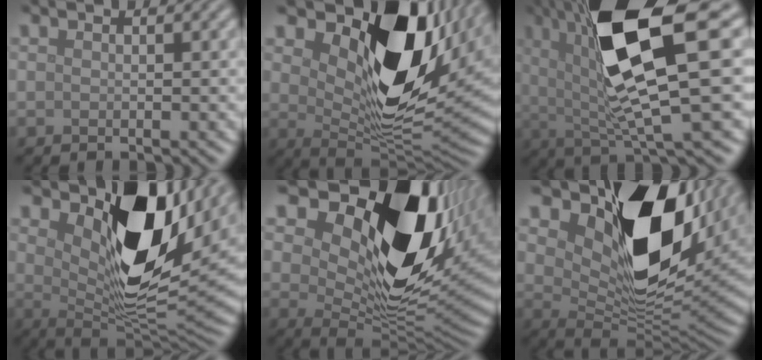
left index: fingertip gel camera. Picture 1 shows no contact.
{"total": 13.4, "force": [5.2, 6.6, 10.4], "torque": [-0.166, -0.013, 0.099]}
{"total": 12.4, "force": [3.5, 3.2, 11.5], "torque": [-0.190, 0.001, 0.060]}
{"total": 11.4, "force": [3.9, 5.2, 9.3], "torque": [-0.149, -0.021, 0.075]}
{"total": 16.6, "force": [7.3, 9.0, 11.9], "torque": [-0.187, -0.005, 0.133]}
{"total": 13.7, "force": [6.1, 7.3, 9.9], "torque": [-0.166, -0.016, 0.122]}